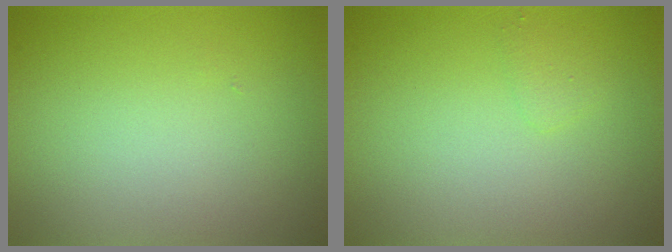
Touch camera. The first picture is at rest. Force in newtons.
{"total": 0.8, "press": 0.8, "slide": 0.1}